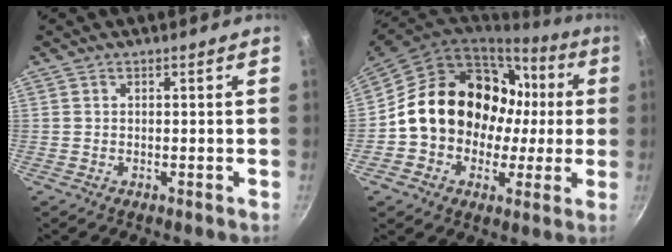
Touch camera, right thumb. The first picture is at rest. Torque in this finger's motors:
{"motor_torque": [1.59, 3.37, 1.03, -1.00, 0.30]}